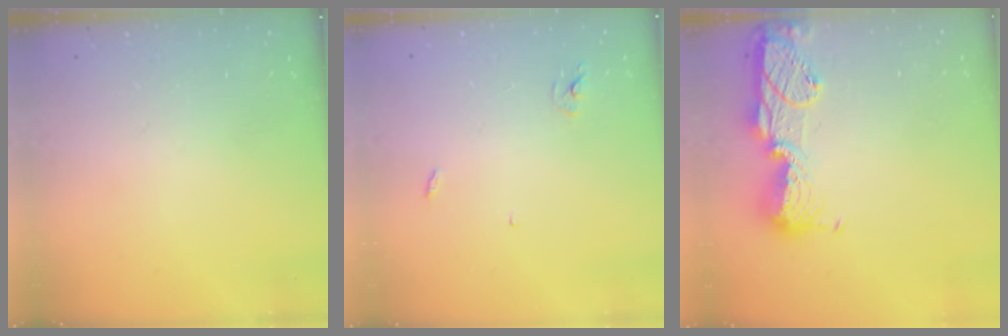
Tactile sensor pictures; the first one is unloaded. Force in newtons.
{"total": 2.4, "press": 2.4, "slide": 0.2}
{"total": 16.3, "press": 15.3, "slide": 5.7}